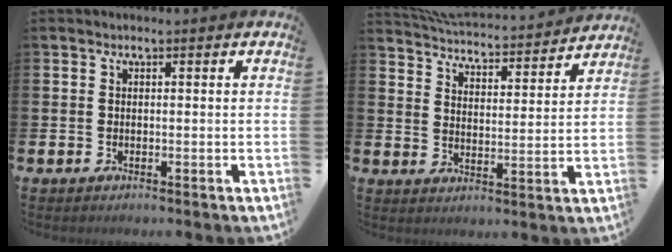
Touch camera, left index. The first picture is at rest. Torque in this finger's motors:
{"motor_torque": [0.76, -1.10, 0.18, 0.07]}